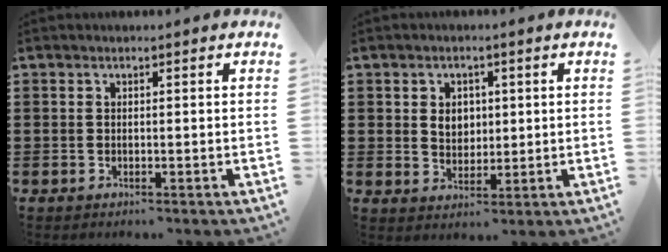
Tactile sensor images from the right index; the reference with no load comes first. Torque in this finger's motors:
{"motor_torque": [1.02, 0.33, 0.48, 0.06]}